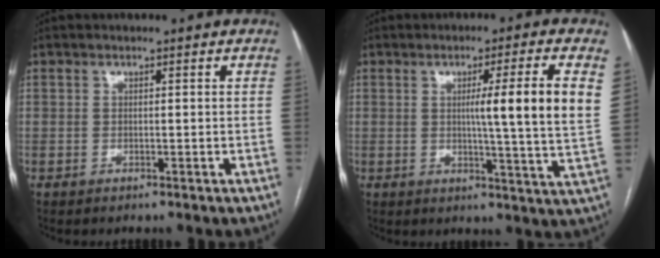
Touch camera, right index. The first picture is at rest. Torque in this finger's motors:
{"motor_torque": [0.21, 0.20, 0.29, 0.08]}